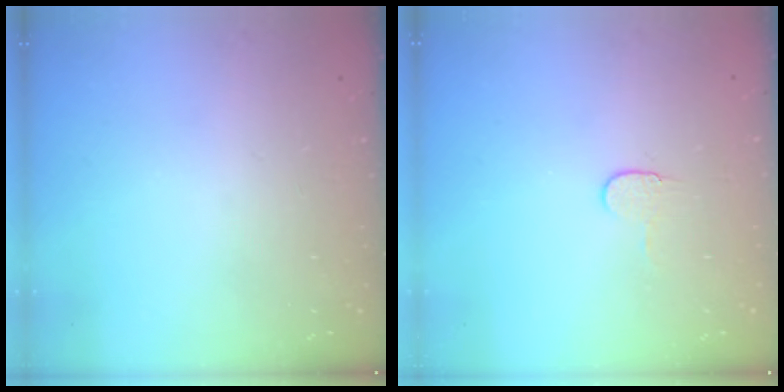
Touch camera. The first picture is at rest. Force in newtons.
{"total": 5.0, "press": 4.9, "slide": 0.4}